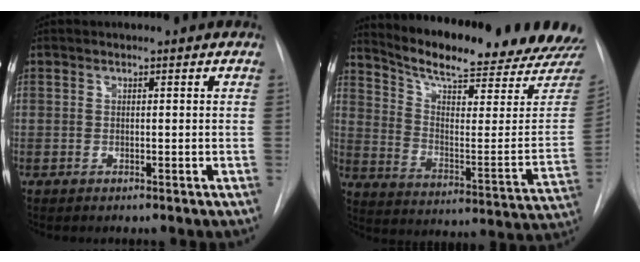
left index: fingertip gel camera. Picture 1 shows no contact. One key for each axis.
{"total": 24.6, "fx": 22.8, "fy": 1.7, "fz": 8.9, "tx": -0.141, "ty": -0.097, "tz": 0.300}